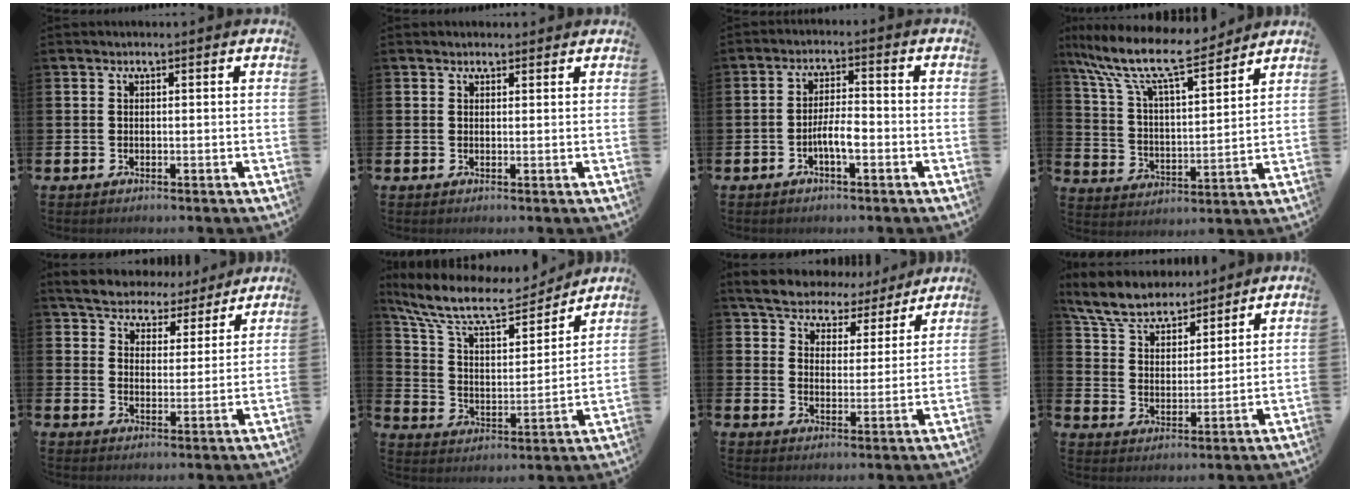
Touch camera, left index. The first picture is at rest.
{"total": 1.3, "force": [1.1, 0.6, 0.1], "torque": [0.005, 0.004, 0.020]}
{"total": 3.9, "force": [-1.5, 1.1, 3.4], "torque": [-0.065, 0.010, -0.027]}
{"total": 11.6, "force": [10.0, 2.1, 5.6], "torque": [-0.147, -0.056, 0.170]}
{"total": 5.8, "force": [5.5, 1.7, 0.3], "torque": [-0.033, -0.041, 0.096]}
{"total": 11.8, "force": [10.0, 3.5, 5.0], "torque": [-0.138, -0.056, 0.173]}
{"total": 6.5, "force": [6.2, 1.9, 0.6], "torque": [-0.043, -0.043, 0.108]}
{"total": 7.7, "force": [7.1, 2.2, 2.0], "torque": [-0.077, -0.033, 0.130]}